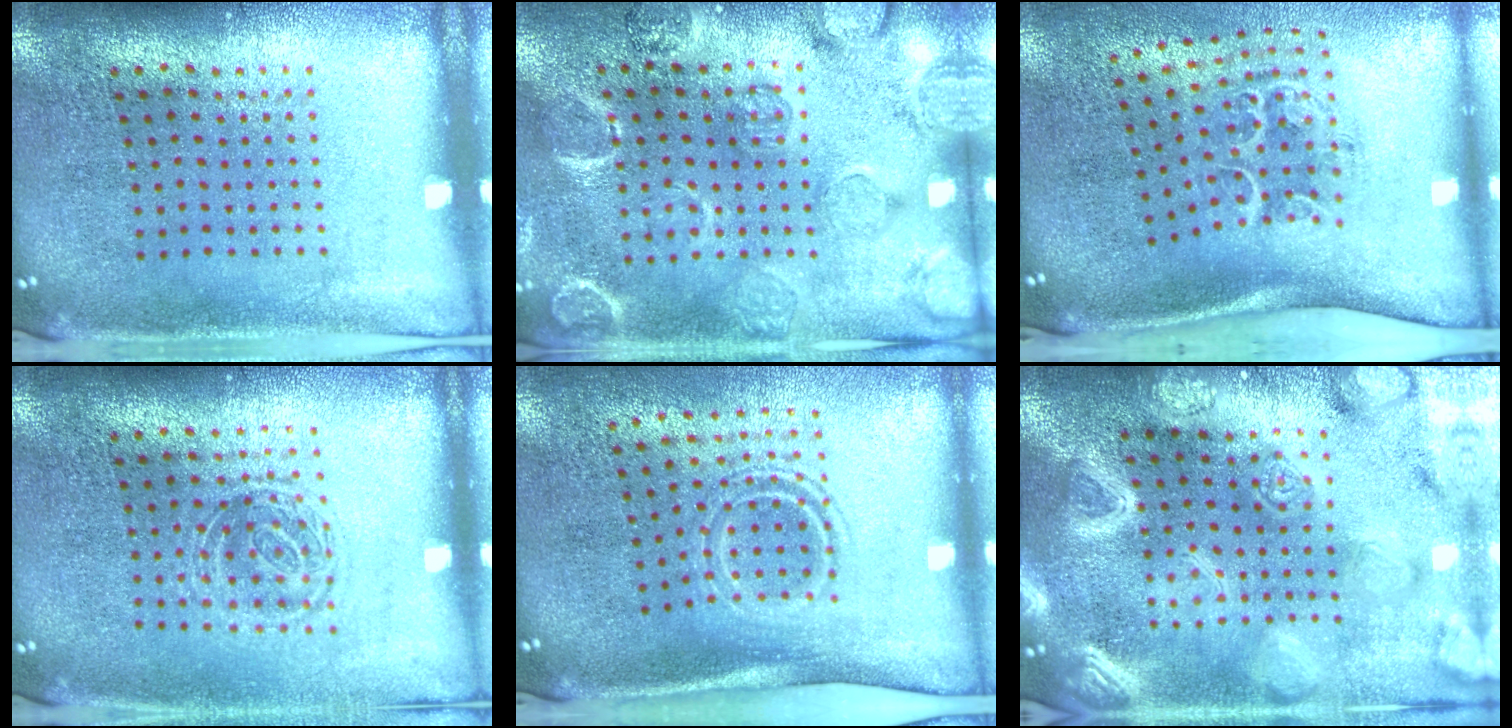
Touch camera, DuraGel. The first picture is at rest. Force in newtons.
{"total": 2.5, "press": 2.2, "slide": 1.3}
{"total": 1.7, "press": 1.3, "slide": 1.1}
{"total": 1.4, "press": 1.0, "slide": 0.9}
{"total": 1.7, "press": 1.1, "slide": 1.4}
{"total": 5.5, "press": 5.4, "slide": 0.6}